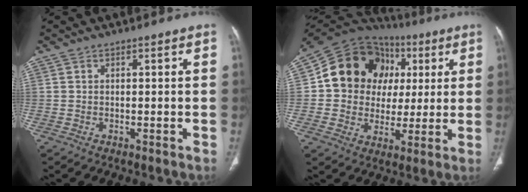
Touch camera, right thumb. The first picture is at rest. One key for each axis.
{"total": 19.6, "fx": 4.3, "fy": 16.5, "fz": 9.7, "tx": -0.115, "ty": 0.033, "tz": 0.077}